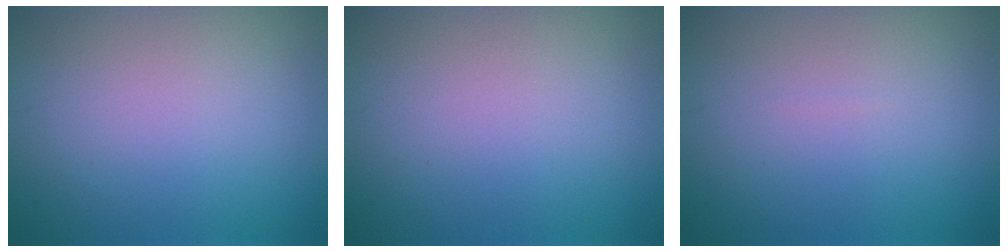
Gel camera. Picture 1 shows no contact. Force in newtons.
{"total": 0.0}
{"total": 0.0}